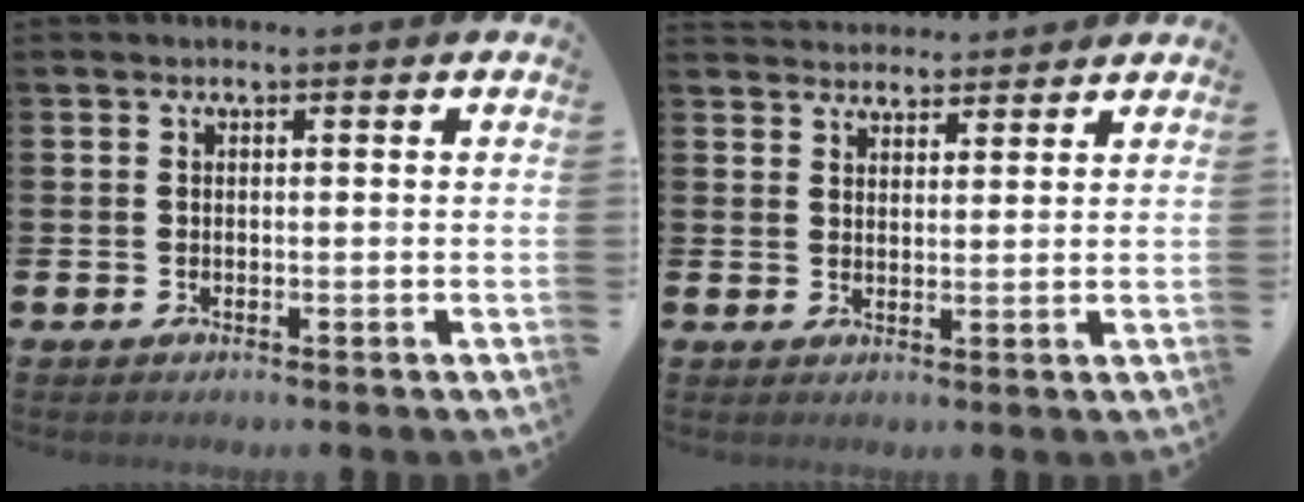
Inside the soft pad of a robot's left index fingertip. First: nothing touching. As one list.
[{"total": 3.6, "force": [3.5, 0.9, -0.3], "torque": [-0.004, -0.015, 0.065]}]